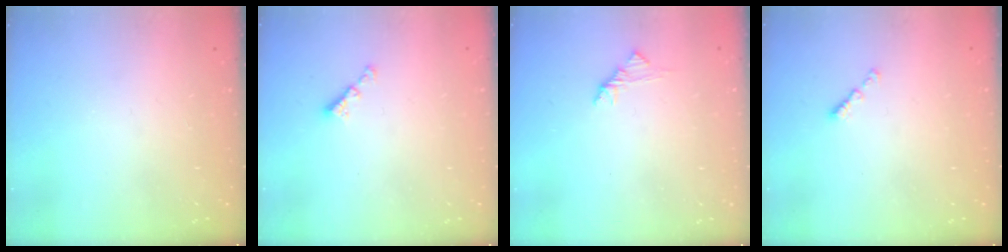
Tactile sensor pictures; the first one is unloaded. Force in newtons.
{"total": 2.4, "press": 2.4, "slide": 0.4}
{"total": 3.5, "press": 3.5, "slide": 0.7}
{"total": 0.7, "press": 0.5, "slide": 0.4}